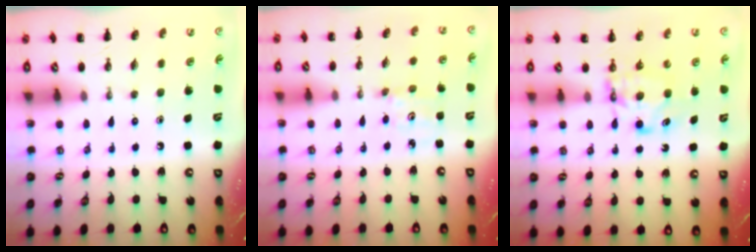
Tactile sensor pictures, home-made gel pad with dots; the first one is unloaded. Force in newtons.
{"total": 2.4, "press": 2.3, "slide": 0.7}
{"total": 6.1, "press": 6.0, "slide": 0.7}